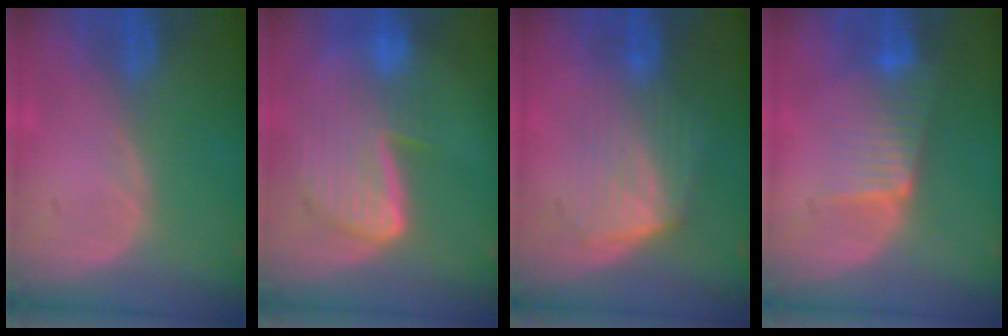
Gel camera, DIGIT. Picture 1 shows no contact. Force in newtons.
{"total": 9.1, "press": 8.0, "slide": 4.3}
{"total": 6.8, "press": 6.4, "slide": 2.5}
{"total": 6.5, "press": 6.1, "slide": 2.4}